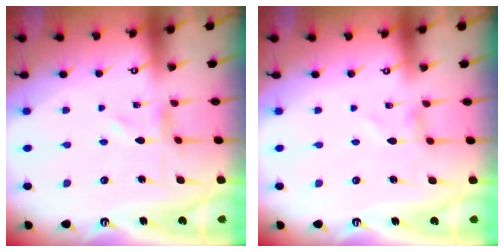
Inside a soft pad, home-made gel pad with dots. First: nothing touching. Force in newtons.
{"total": 0.0}